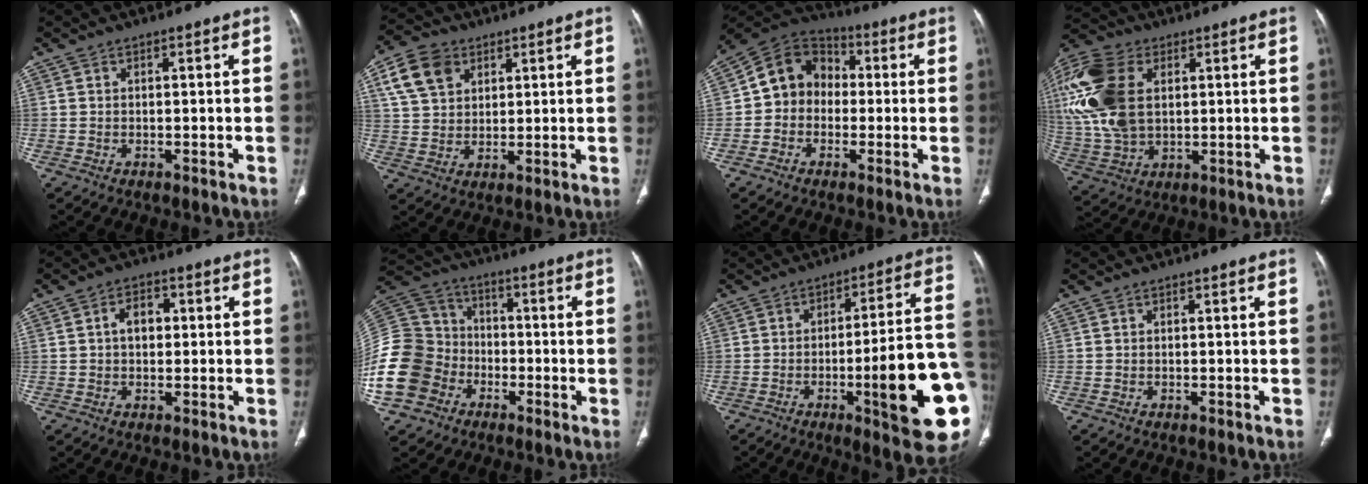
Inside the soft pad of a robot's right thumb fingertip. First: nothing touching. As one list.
[{"total": 10.0, "force": [4.6, 7.2, 5.2], "torque": [-0.082, -0.004, 0.090]}, {"total": 11.1, "force": [-0.1, 9.6, 5.6], "torque": [-0.067, 0.036, -0.018]}, {"total": 22.8, "force": [5.4, 14.6, 16.6], "torque": [-0.394, 0.005, 0.106]}, {"total": 4.9, "force": [0.7, 3.4, 3.5], "torque": [-0.045, 0.011, 0.009]}, {"total": 19.9, "force": [-7.2, 16.5, 8.5], "torque": [-0.198, 0.061, -0.131]}, {"total": 20.8, "force": [-5.7, 3.5, 19.8], "torque": [-0.224, 0.018, -0.072]}, {"total": 0.0}]